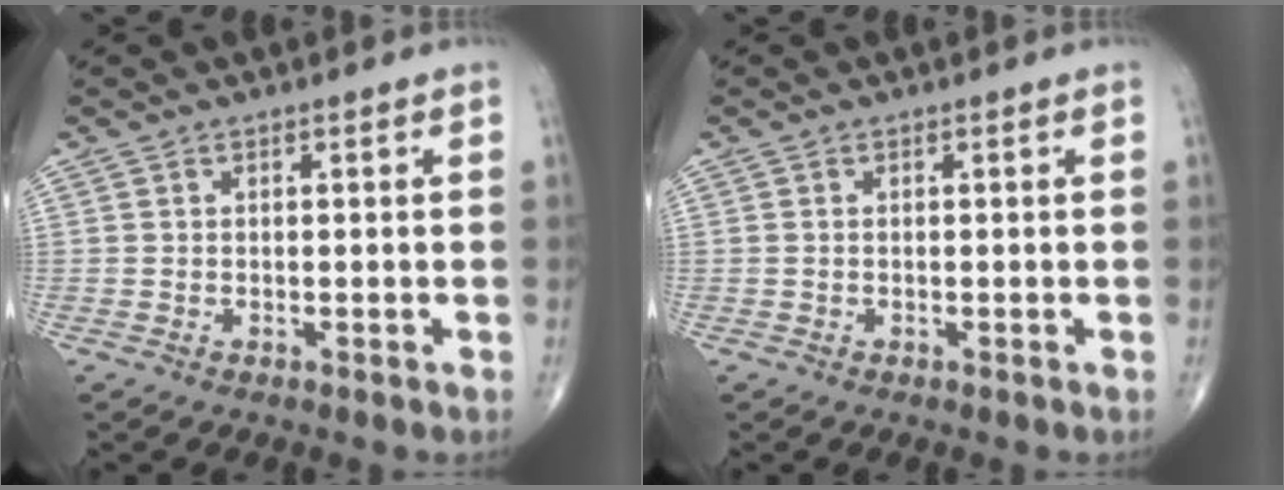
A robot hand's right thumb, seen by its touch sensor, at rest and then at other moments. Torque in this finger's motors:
{"motor_torque": [0.11, -0.04, -0.06, 0.06, 0.02]}